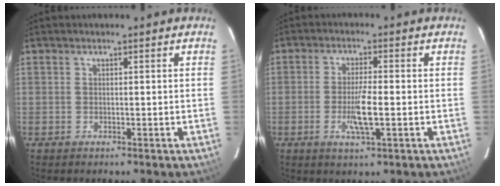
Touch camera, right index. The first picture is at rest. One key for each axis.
{"total": 5.7, "fx": -1.5, "fy": 0.7, "fz": 5.5, "tx": -0.104, "ty": -0.007, "tz": -0.029}